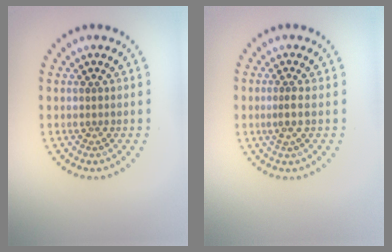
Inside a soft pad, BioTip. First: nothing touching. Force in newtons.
{"total": 1.6, "press": 1.2, "slide": 1.1}